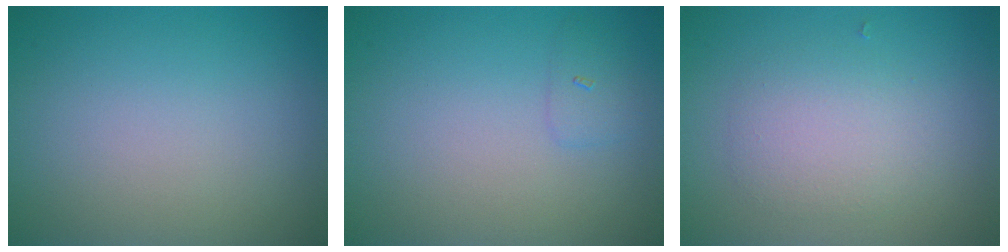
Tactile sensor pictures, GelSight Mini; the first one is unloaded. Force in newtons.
{"total": 1.1, "press": 1.1, "slide": 0.0}
{"total": 3.0, "press": 3.0, "slide": 0.1}